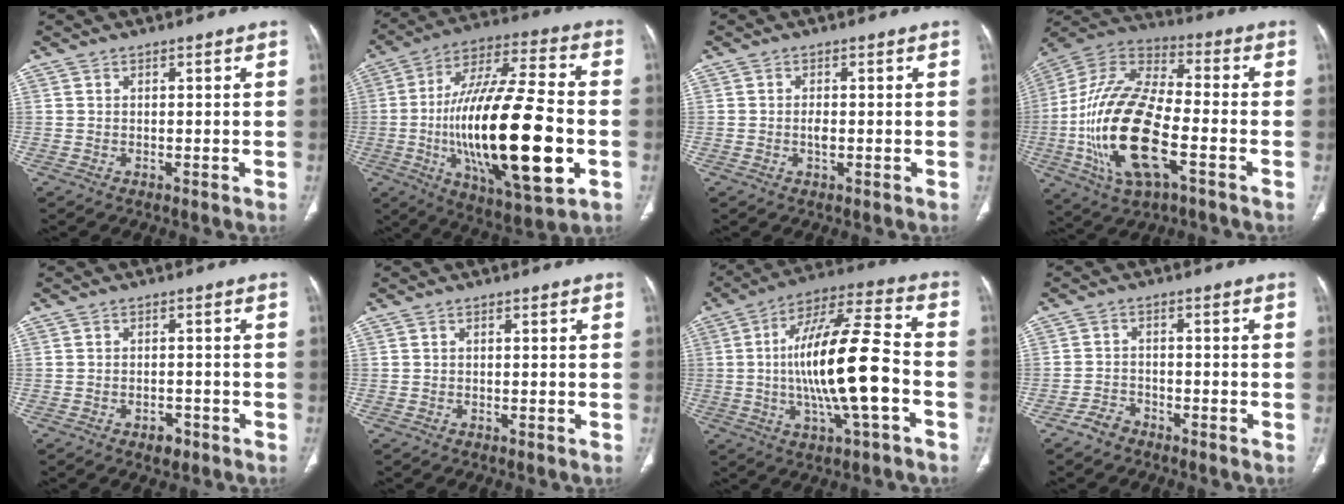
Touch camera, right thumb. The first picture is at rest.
{"total": 29.7, "force": [-5.2, 9.5, 27.6], "torque": [-0.515, 0.004, -0.075]}
{"total": 1.6, "force": [-0.3, 0.9, 1.3], "torque": [-0.024, 0.001, -0.006]}
{"total": 23.9, "force": [-6.1, 10.5, 20.6], "torque": [-0.427, 0.018, -0.107]}
{"total": 2.9, "force": [-1.7, 1.7, 1.6], "torque": [-0.018, 0.008, -0.020]}
{"total": 0.0}
{"total": 19.3, "force": [-2.7, 5.3, 18.4], "torque": [-0.338, 0.031, -0.045]}
{"total": 1.6, "force": [-1.5, 0.2, 0.3], "torque": [-0.006, 0.001, -0.034]}